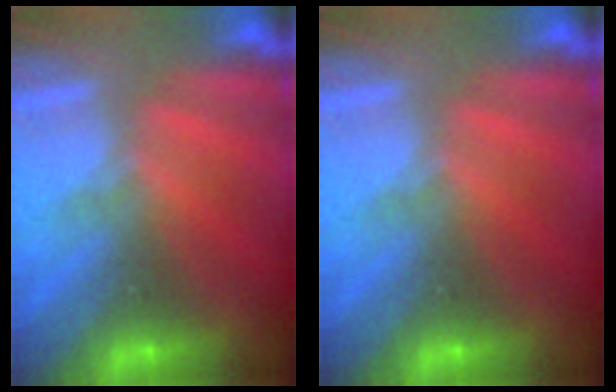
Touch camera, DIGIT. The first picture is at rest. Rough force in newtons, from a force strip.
{"total": 0.0}